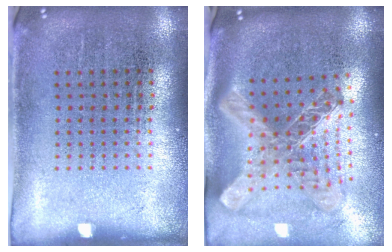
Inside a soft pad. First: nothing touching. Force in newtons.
{"total": 2.8, "press": 2.1, "slide": 1.9}